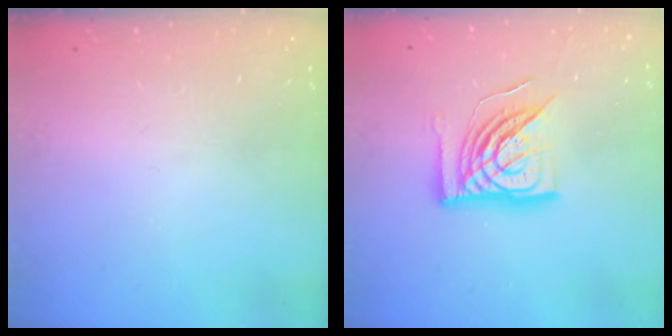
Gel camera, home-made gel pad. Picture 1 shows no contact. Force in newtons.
{"total": 15.9, "press": 15.8, "slide": 1.9}